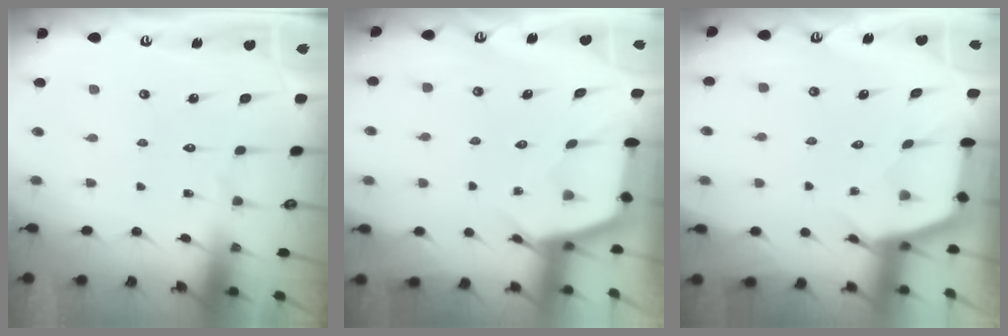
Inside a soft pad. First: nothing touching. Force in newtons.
{"total": 2.7, "press": 2.7, "slide": 0.3}
{"total": 2.6, "press": 2.6, "slide": 0.4}